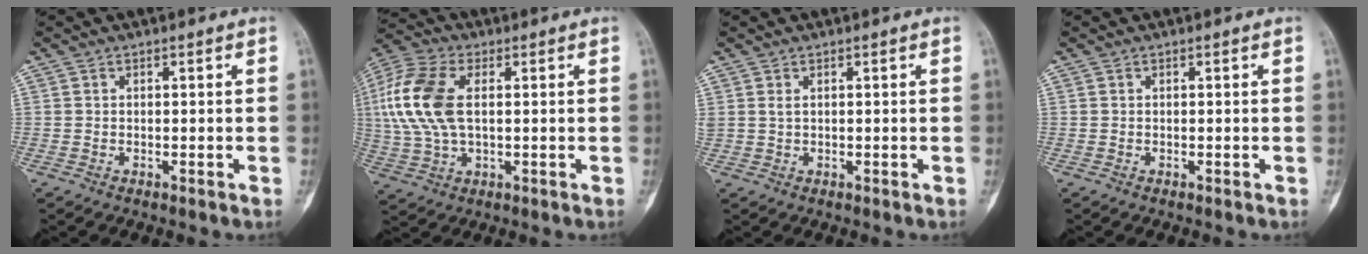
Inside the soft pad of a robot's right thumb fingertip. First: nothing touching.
{"total": 14.4, "force": [2.2, 8.0, 11.8], "torque": [-0.273, 0.013, 0.043]}
{"total": 1.0, "force": [0.5, 0.4, 0.7], "torque": [-0.016, 0.004, 0.015]}
{"total": 0.0}